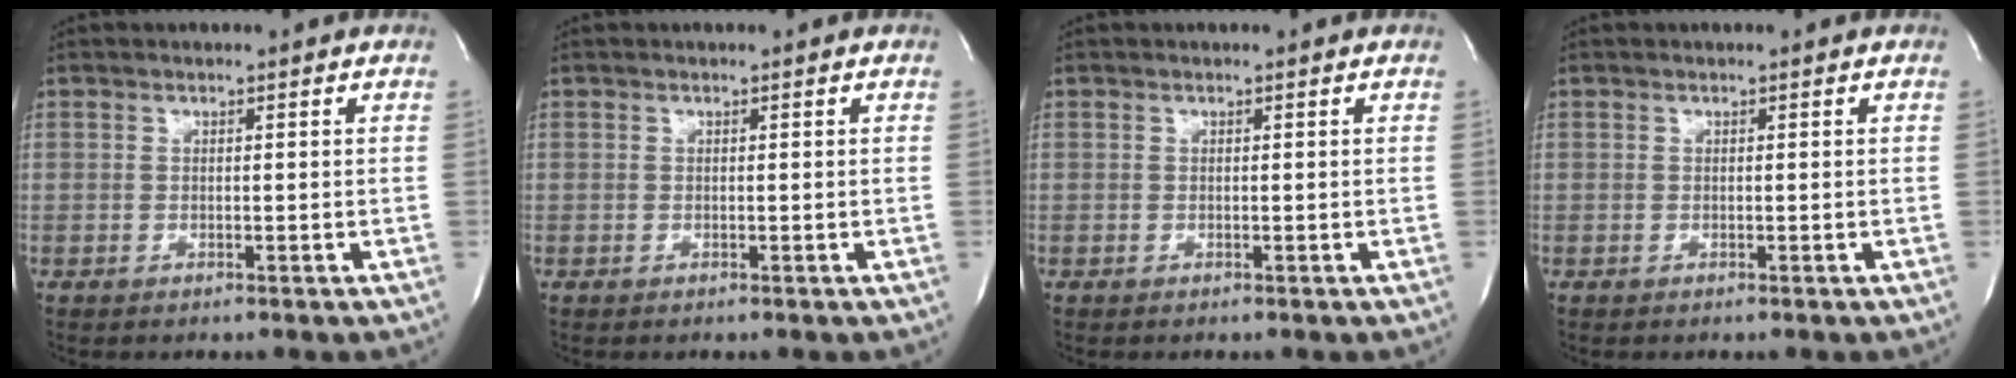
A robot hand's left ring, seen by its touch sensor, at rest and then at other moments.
{"total": 0.0}
{"total": 0.0}
{"total": 0.0}